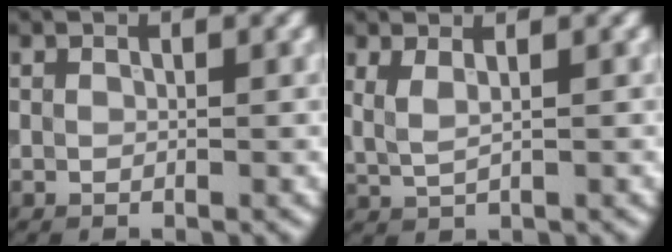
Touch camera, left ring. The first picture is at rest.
{"total": 1.9, "force": [1.0, 0.7, 1.5], "torque": [-0.029, -0.006, 0.022]}